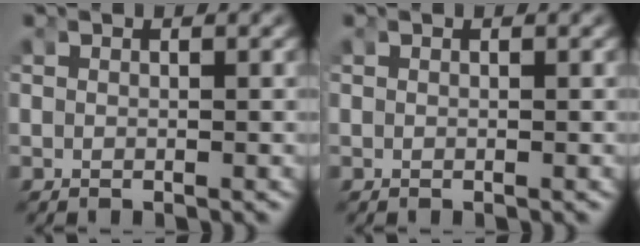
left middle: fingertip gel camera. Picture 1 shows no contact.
{"total": 0.0}